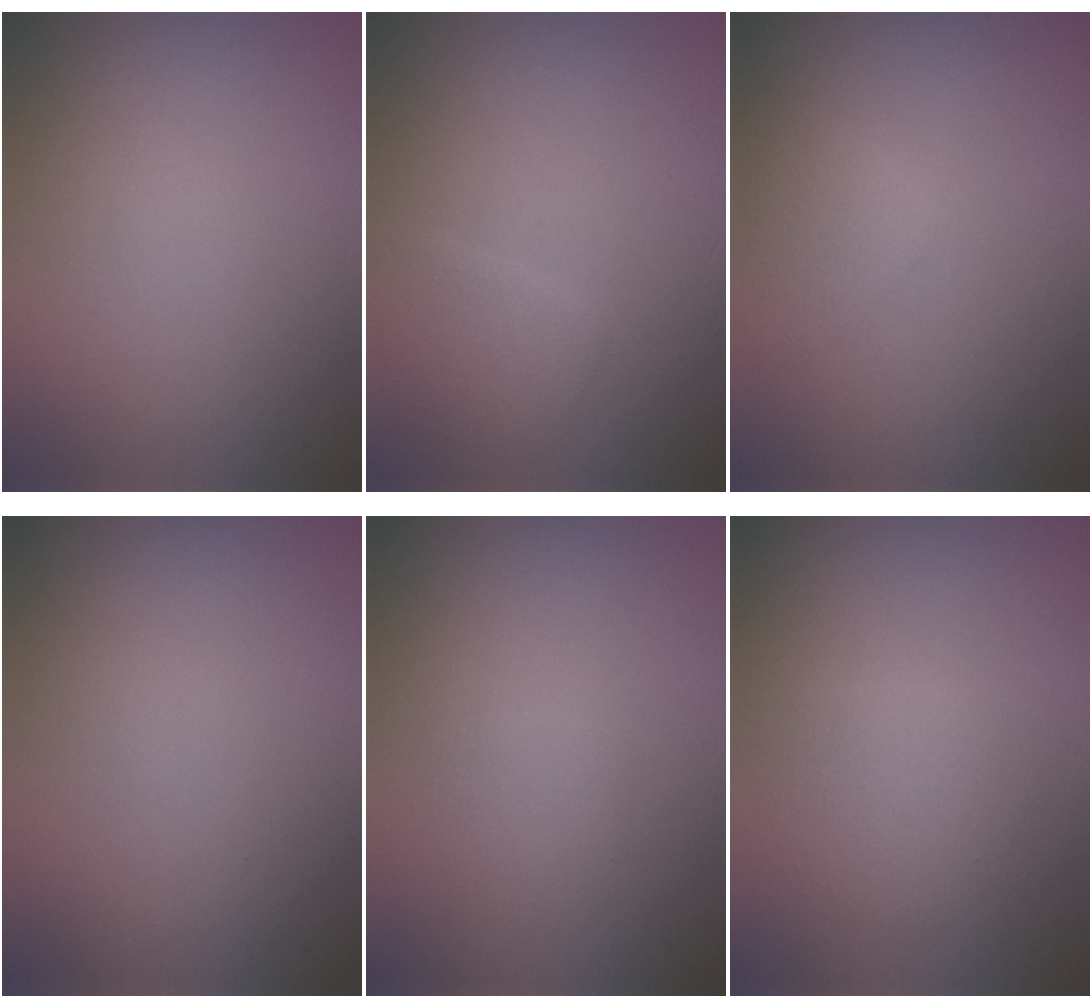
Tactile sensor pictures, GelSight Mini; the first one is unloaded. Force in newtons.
{"total": 1.9, "press": 1.9, "slide": 0.0}
{"total": 1.7, "press": 1.7, "slide": 0.0}
{"total": 0.0}
{"total": 1.0, "press": 1.0, "slide": 0.1}
{"total": 2.3, "press": 2.3, "slide": 0.0}